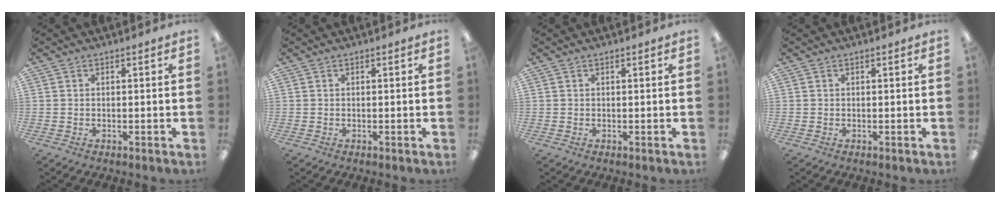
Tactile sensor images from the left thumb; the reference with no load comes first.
{"total": 0.0}
{"total": 0.0}
{"total": 0.0}